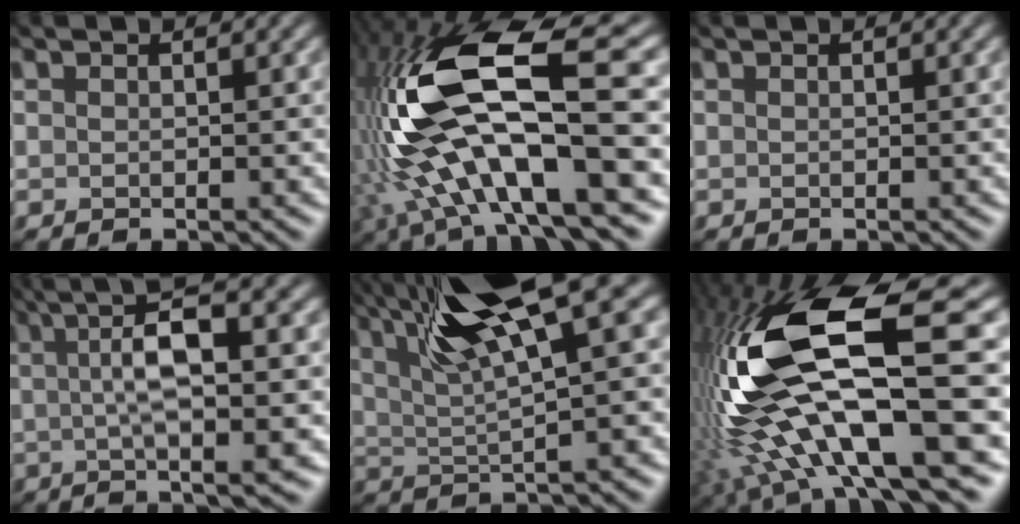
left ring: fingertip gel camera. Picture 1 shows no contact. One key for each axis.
{"total": 14.2, "fx": -1.7, "fy": 4.7, "fz": 13.3, "tx": -0.266, "ty": 0.009, "tz": -0.042}
{"total": 0.0}
{"total": 7.9, "fx": 1.0, "fy": 1.9, "fz": 7.6, "tx": -0.114, "ty": 0.006, "tz": 0.009}
{"total": 12.6, "fx": 5.9, "fy": 3.4, "fz": 10.7, "tx": -0.171, "ty": 0.014, "tz": 0.090}
{"total": 16.4, "fx": -1.5, "fy": 5.6, "fz": 15.4, "tx": -0.322, "ty": 0.000, "tz": -0.018}